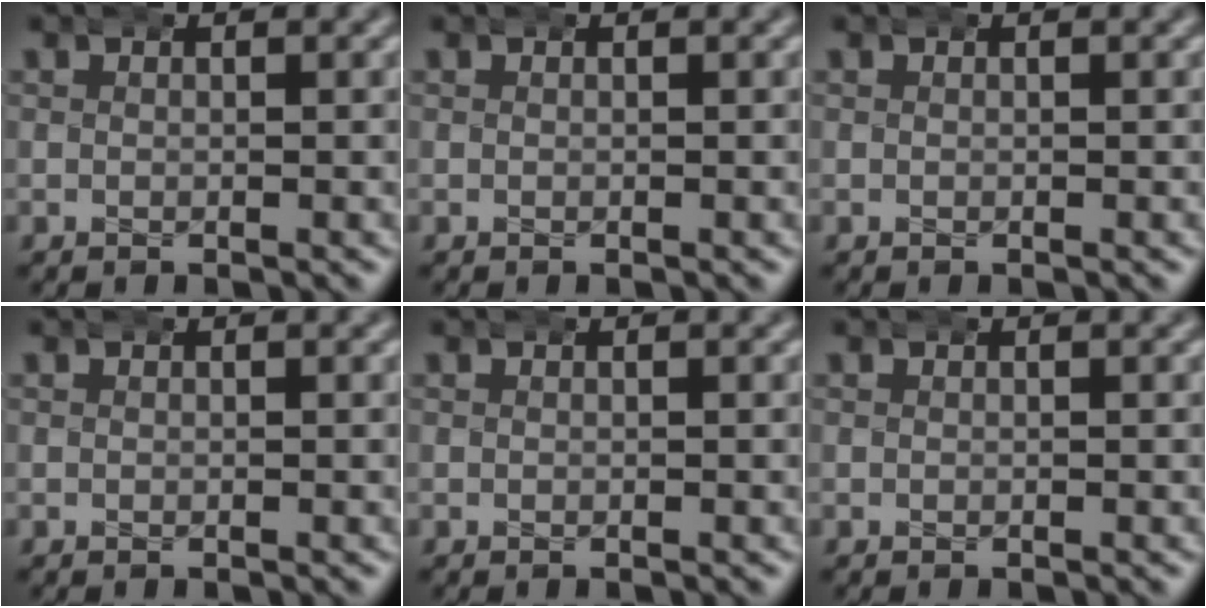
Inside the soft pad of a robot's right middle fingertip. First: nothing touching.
{"total": 0.0}
{"total": 0.0}
{"total": 0.0}
{"total": 0.0}
{"total": 0.0}